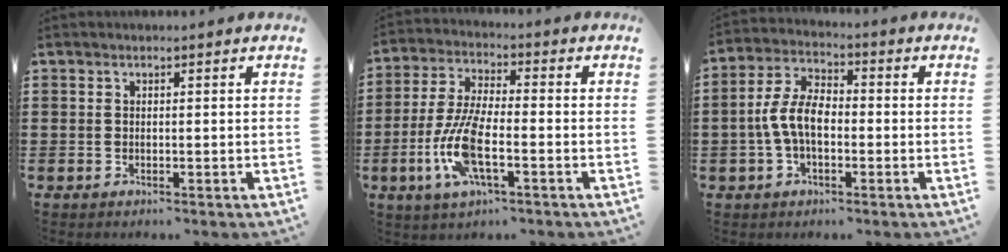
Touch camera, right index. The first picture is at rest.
{"total": 9.9, "force": [-3.3, 3.1, 8.8], "torque": [-0.198, -0.013, -0.064]}
{"total": 7.1, "force": [-1.4, 3.9, 5.8], "torque": [-0.136, 0.002, -0.033]}